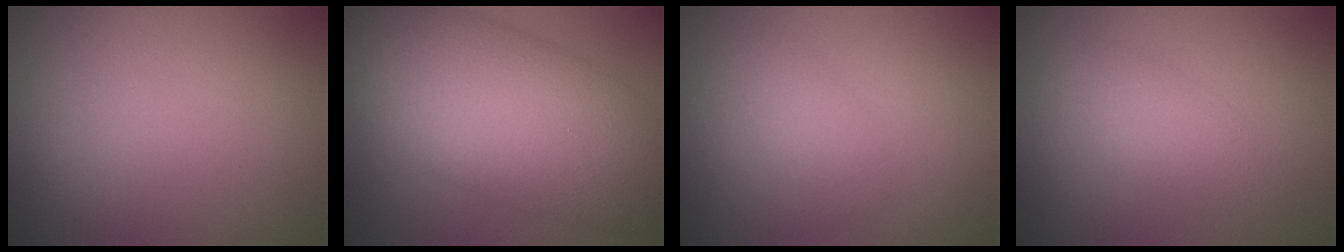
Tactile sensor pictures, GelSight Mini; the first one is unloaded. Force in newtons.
{"total": 13.0, "press": 13.0, "slide": 0.2}
{"total": 1.6, "press": 1.6, "slide": 0.1}
{"total": 2.7, "press": 2.7, "slide": 0.0}